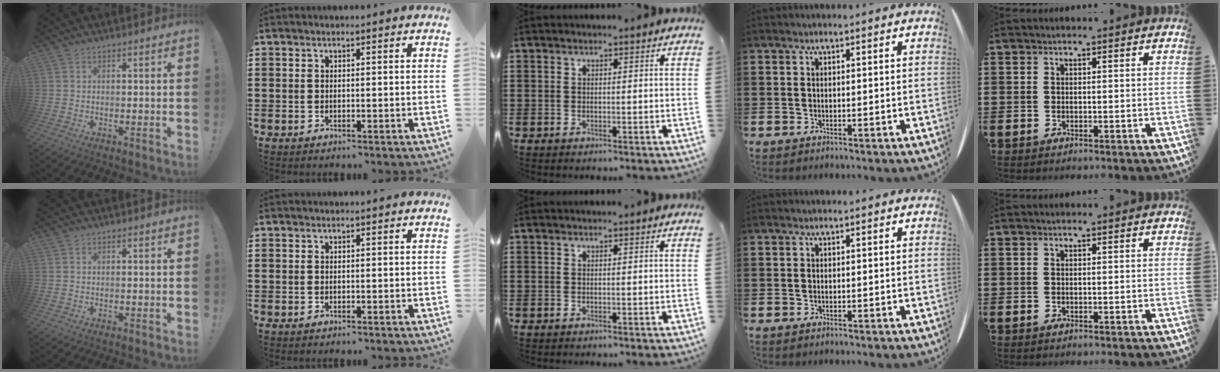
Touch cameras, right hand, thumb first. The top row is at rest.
{}